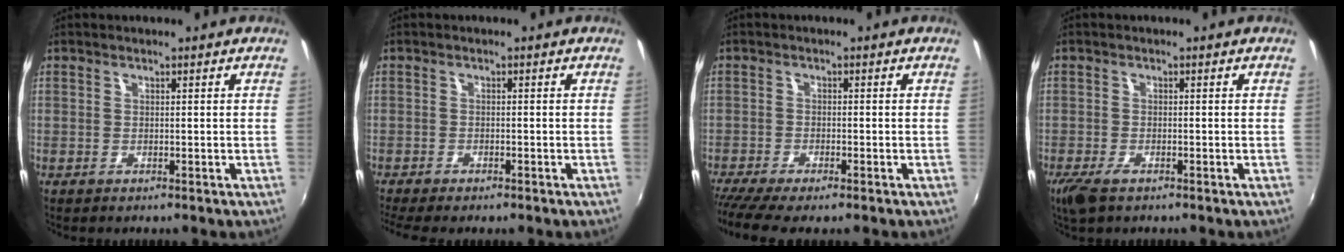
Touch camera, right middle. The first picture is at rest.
{"total": 5.0, "force": [-4.1, 0.9, 2.7], "torque": [-0.066, -0.024, -0.068]}
{"total": 6.1, "force": [-5.1, 0.4, 3.4], "torque": [-0.085, -0.031, -0.089]}
{"total": 4.0, "force": [-2.7, 1.5, 2.6], "torque": [-0.064, -0.014, -0.051]}